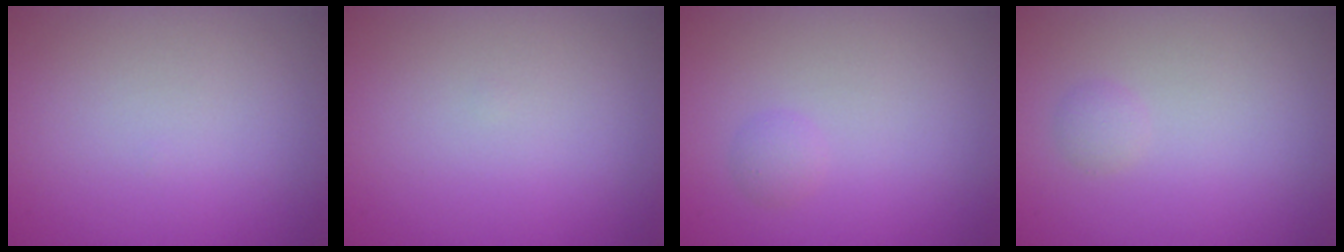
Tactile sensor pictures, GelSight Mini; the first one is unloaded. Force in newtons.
{"total": 0.0}
{"total": 0.9, "press": 0.9, "slide": 0.1}
{"total": 0.8, "press": 0.8, "slide": 0.1}